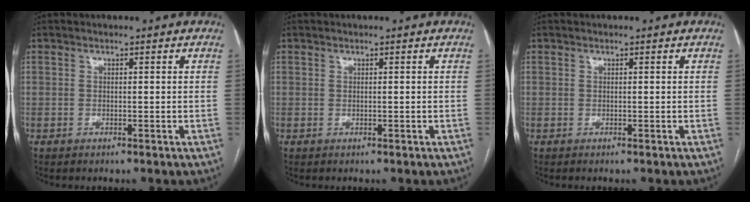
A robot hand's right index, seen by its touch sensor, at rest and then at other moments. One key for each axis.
{"total": 0.0}
{"total": 0.0}